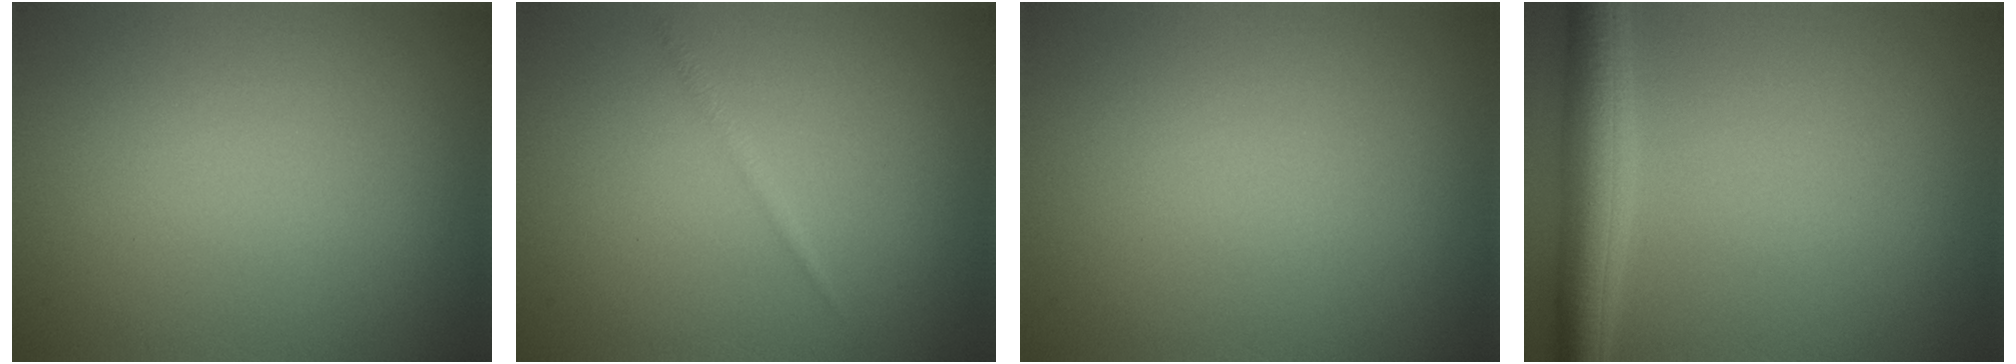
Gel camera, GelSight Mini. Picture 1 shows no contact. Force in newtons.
{"total": 0.7, "press": 0.7, "slide": 0.1}
{"total": 0.0}
{"total": 4.9, "press": 4.9, "slide": 0.1}